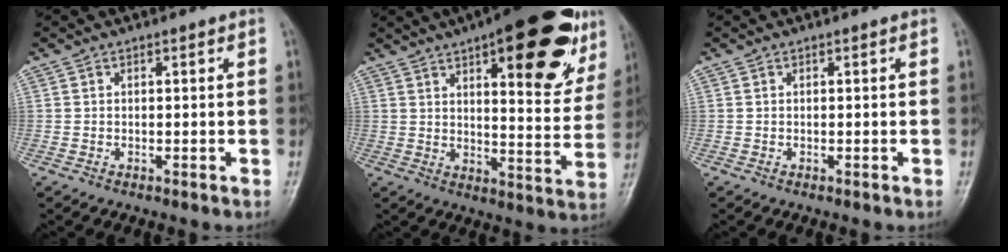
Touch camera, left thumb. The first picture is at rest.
{"total": 23.7, "force": [12.0, 8.4, 18.7], "torque": [-0.209, -0.029, 0.163]}
{"total": 0.0}